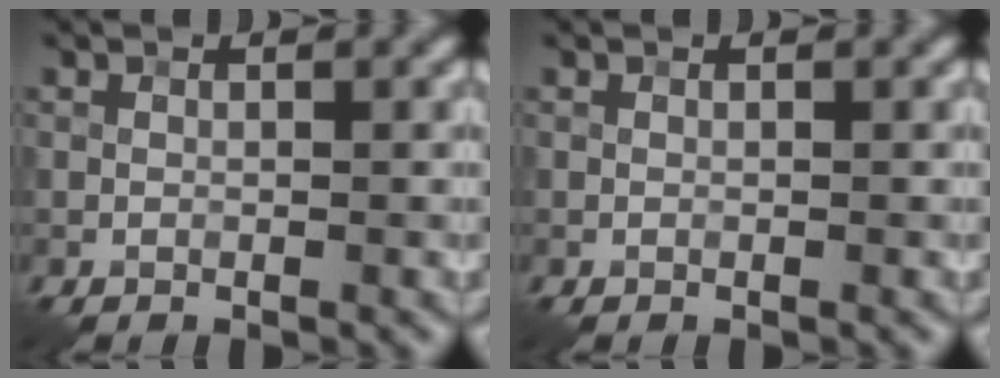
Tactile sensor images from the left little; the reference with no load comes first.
{"total": 0.0}